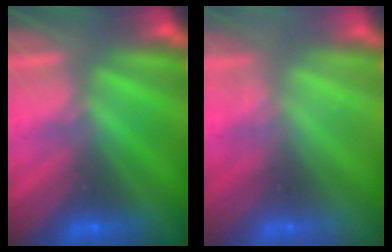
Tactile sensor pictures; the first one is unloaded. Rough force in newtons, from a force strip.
{"total": 2.1}